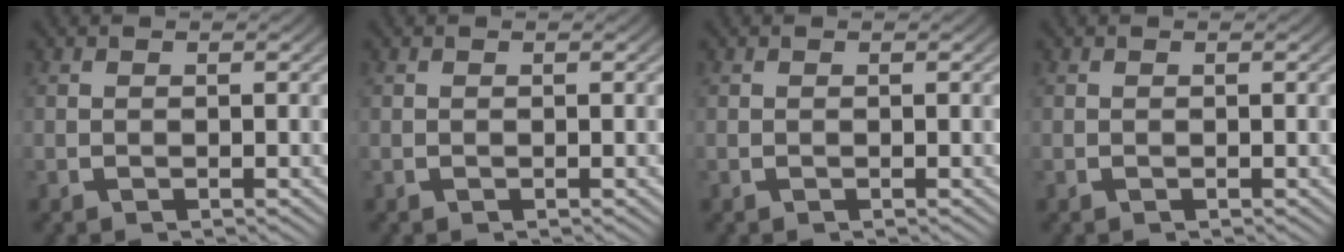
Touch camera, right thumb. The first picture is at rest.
{"total": 0.0}
{"total": 0.0}
{"total": 0.0}